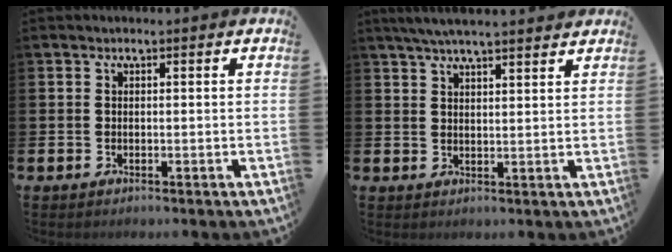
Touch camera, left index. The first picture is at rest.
{"total": 4.8, "force": [4.4, 0.4, 1.8], "torque": [-0.041, -0.010, 0.080]}